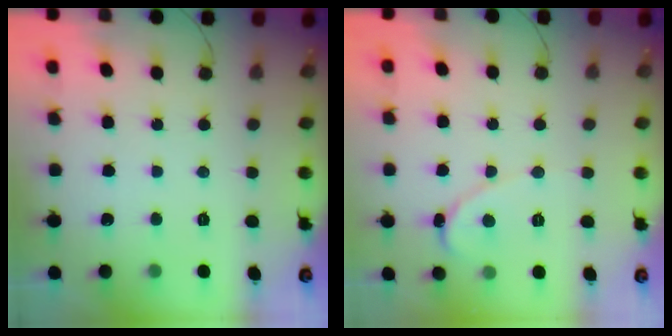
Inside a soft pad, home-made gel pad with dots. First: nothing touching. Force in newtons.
{"total": 1.6, "press": 1.6, "slide": 0.0}